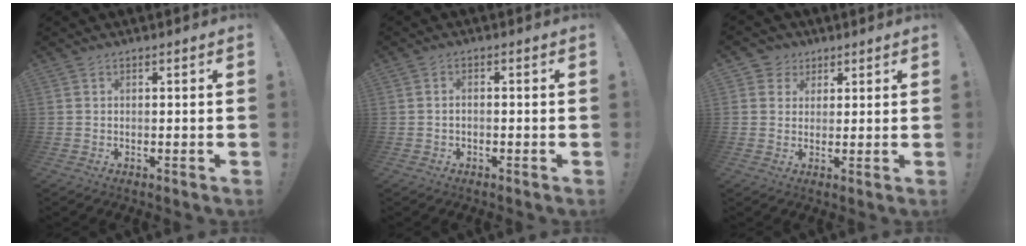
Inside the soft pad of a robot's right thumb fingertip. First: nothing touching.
{"total": 1.2, "force": [-0.8, 0.5, 0.7], "torque": [-0.017, 0.006, -0.014]}
{"total": 4.5, "force": [1.9, 4.0, 0.5], "torque": [-0.017, -0.007, 0.037]}